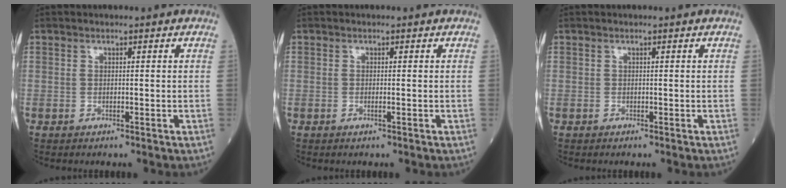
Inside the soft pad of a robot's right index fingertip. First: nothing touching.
{"total": 0.7, "force": [-0.2, -0.1, 0.7], "torque": [-0.016, -0.001, -0.003]}
{"total": 0.0}